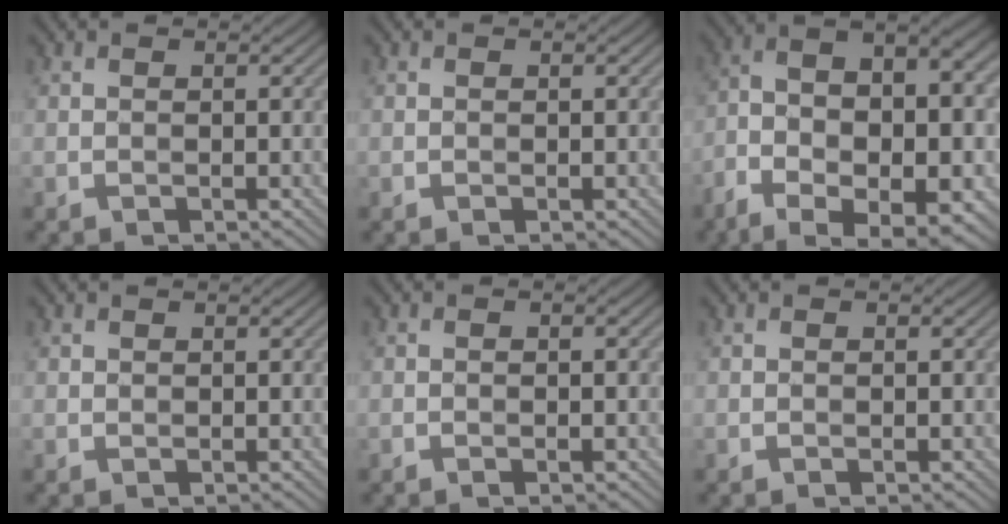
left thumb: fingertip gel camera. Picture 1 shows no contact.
{"total": 0.0}
{"total": 16.3, "force": [-6.1, 8.2, 12.7], "torque": [-0.236, -0.022, -0.082]}
{"total": 0.0}
{"total": 1.2, "force": [-0.5, 0.1, 1.1], "torque": [-0.019, 0.003, -0.010]}
{"total": 0.6, "force": [-0.2, 0.0, 0.6], "torque": [-0.010, 0.001, -0.003]}